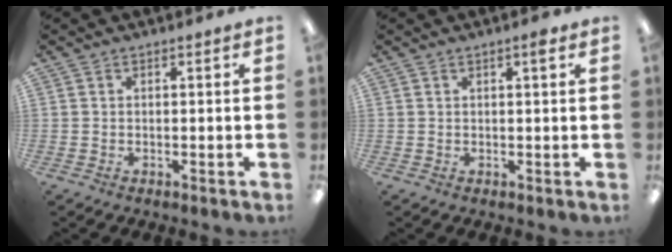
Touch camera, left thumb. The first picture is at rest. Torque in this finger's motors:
{"motor_torque": [-0.21, 0.08, -0.15, 0.05, 0.03]}